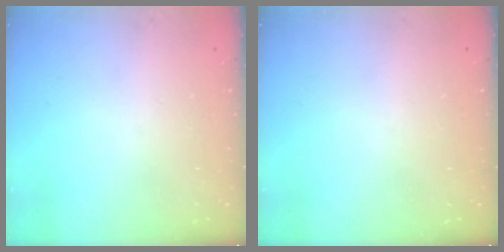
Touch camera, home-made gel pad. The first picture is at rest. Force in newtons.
{"total": 0.0}